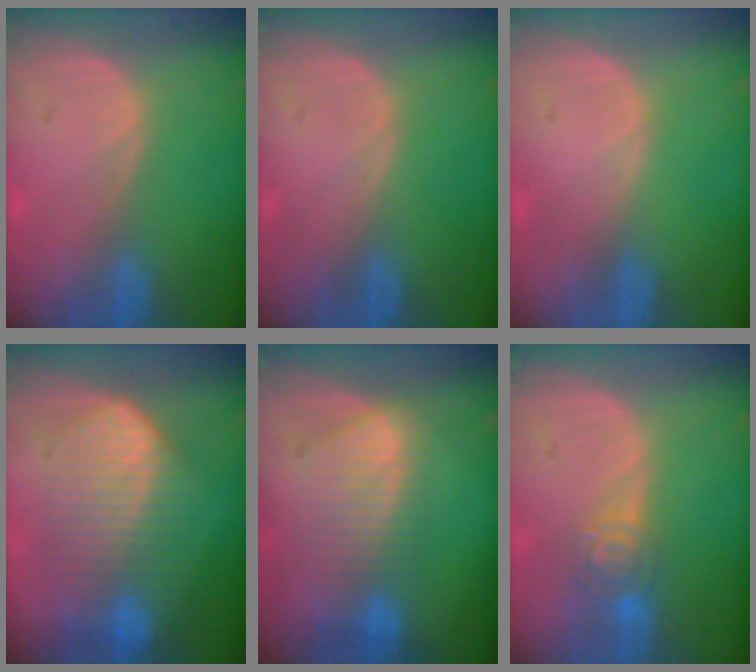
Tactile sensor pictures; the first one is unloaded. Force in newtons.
{"total": 0.0}
{"total": 0.0}
{"total": 10.0, "press": 10.0, "slide": 0.6}
{"total": 7.8, "press": 7.4, "slide": 2.5}
{"total": 4.7, "press": 4.2, "slide": 2.2}